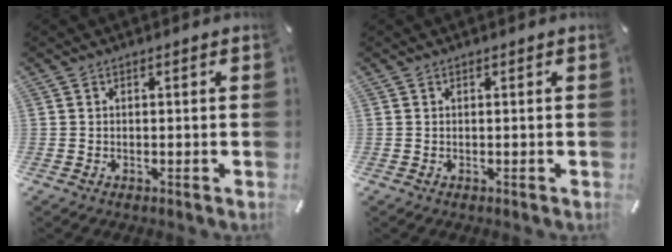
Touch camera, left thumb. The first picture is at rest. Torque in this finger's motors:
{"motor_torque": [-0.24, -0.18, 0.02, -0.03, 0.00]}